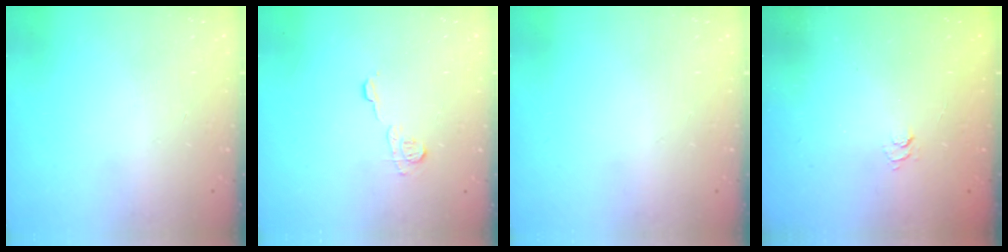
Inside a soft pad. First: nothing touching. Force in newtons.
{"total": 7.0, "press": 7.0, "slide": 0.4}
{"total": 0.0}
{"total": 1.9, "press": 1.5, "slide": 1.3}